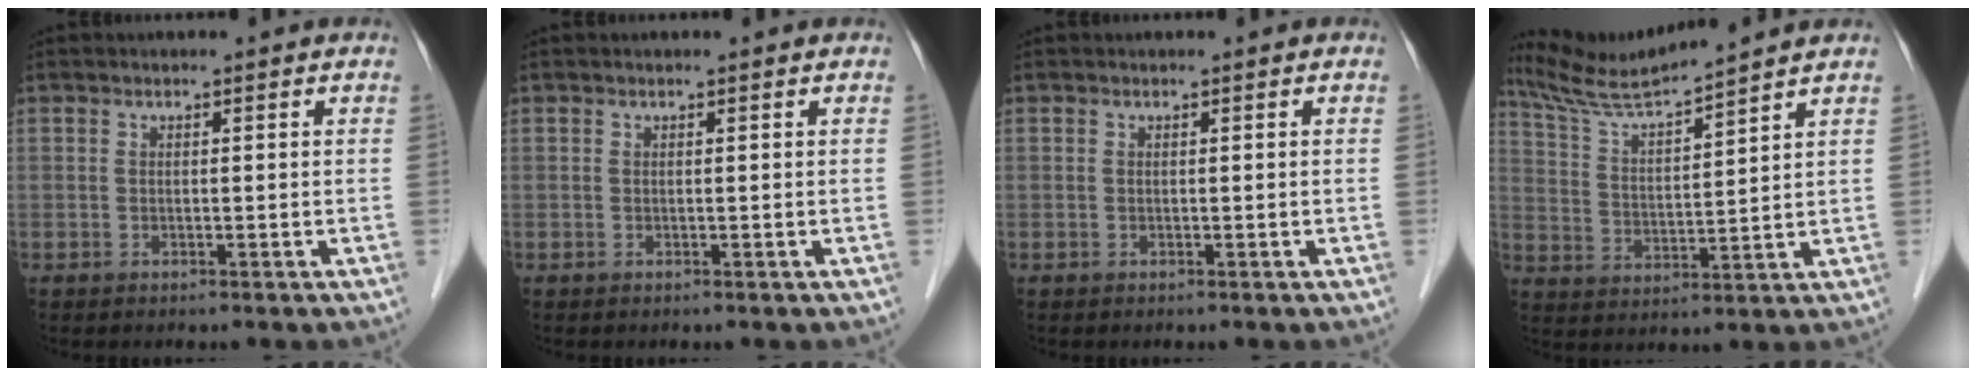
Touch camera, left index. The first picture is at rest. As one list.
[{"total": 0.0}, {"total": 0.0}, {"total": 10.4, "force": [9.6, -1.3, 3.9], "torque": [-0.084, 0.016, 0.182]}]